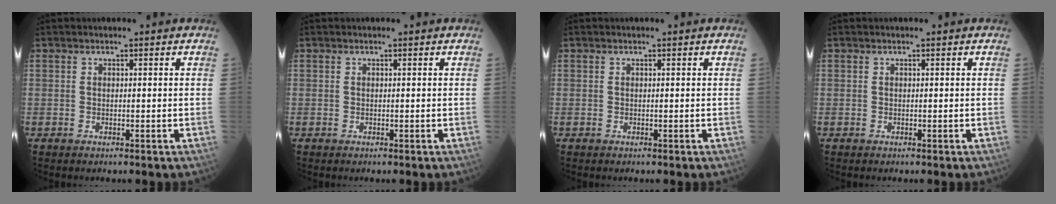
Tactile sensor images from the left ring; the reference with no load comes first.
{"total": 0.0}
{"total": 0.0}
{"total": 0.0}